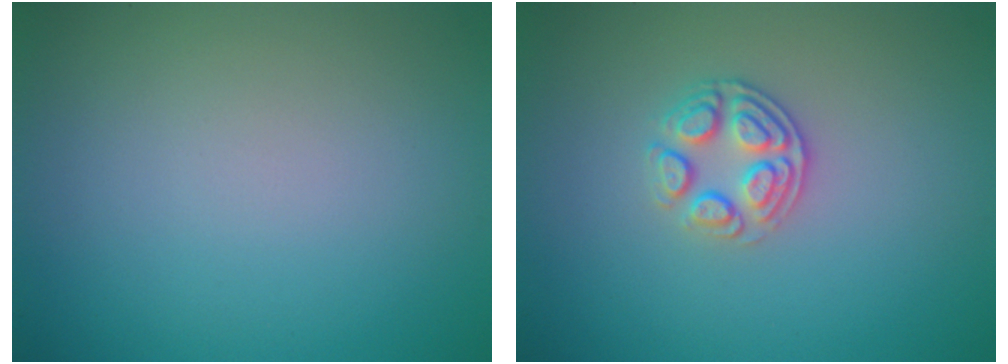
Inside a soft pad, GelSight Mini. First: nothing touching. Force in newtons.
{"total": 2.6, "press": 2.5, "slide": 0.9}